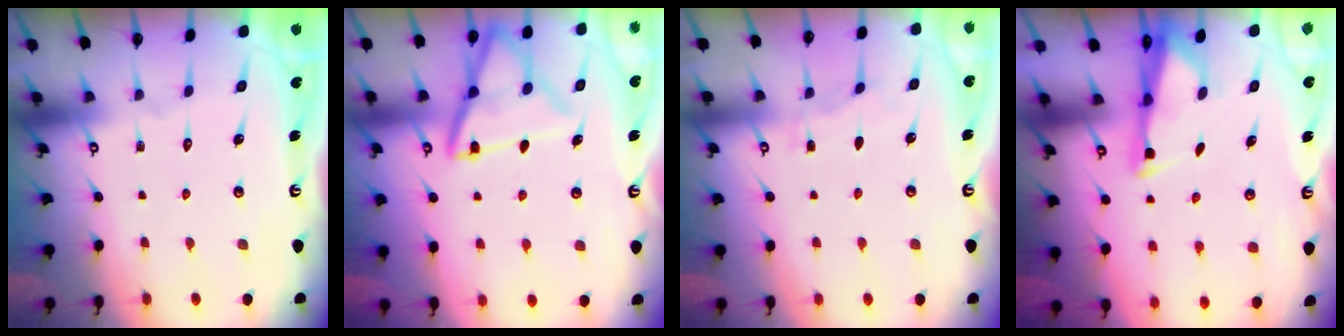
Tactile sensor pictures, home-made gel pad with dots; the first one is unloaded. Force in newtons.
{"total": 13.9, "press": 13.8, "slide": 1.5}
{"total": 2.8, "press": 2.8, "slide": 0.3}
{"total": 2.9, "press": 2.8, "slide": 0.7}